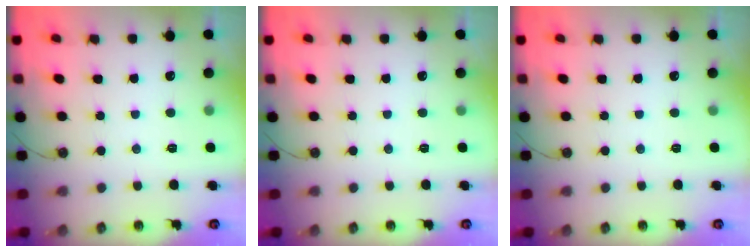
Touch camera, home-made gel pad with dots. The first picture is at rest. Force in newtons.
{"total": 0.0}
{"total": 0.0}